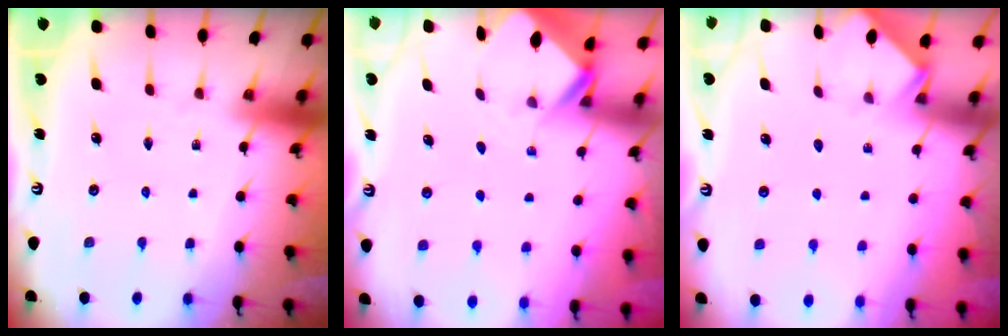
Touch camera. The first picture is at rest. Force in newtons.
{"total": 2.6, "press": 2.6, "slide": 0.2}
{"total": 2.5, "press": 2.5, "slide": 0.4}